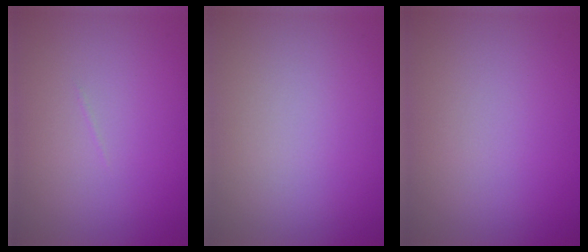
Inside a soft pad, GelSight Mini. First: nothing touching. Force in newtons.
{"total": 0.0}
{"total": 0.0}